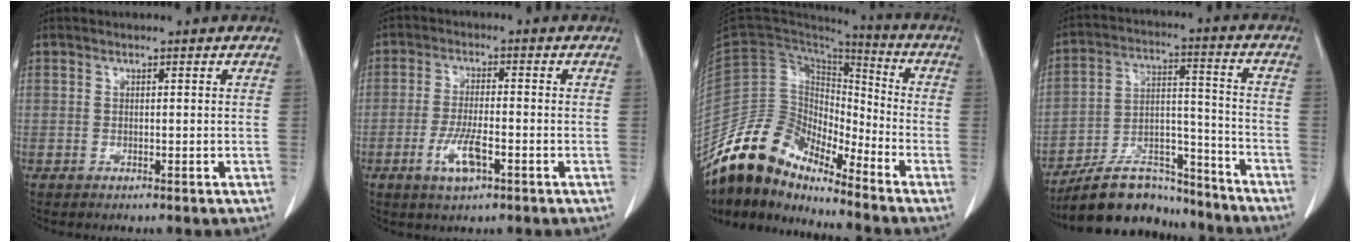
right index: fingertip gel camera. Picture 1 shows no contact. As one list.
[{"total": 6.2, "force": [-2.7, 1.8, 5.3], "torque": [-0.107, -0.005, -0.045]}, {"total": 16.1, "force": [-13.9, 5.5, 6.0], "torque": [-0.109, 0.048, -0.261]}, {"total": 15.6, "force": [-13.8, 5.3, 4.8], "torque": [-0.071, 0.042, -0.229]}]